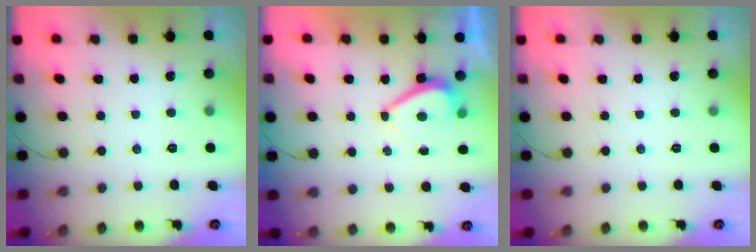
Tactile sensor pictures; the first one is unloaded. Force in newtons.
{"total": 3.6, "press": 3.5, "slide": 0.6}
{"total": 0.0}